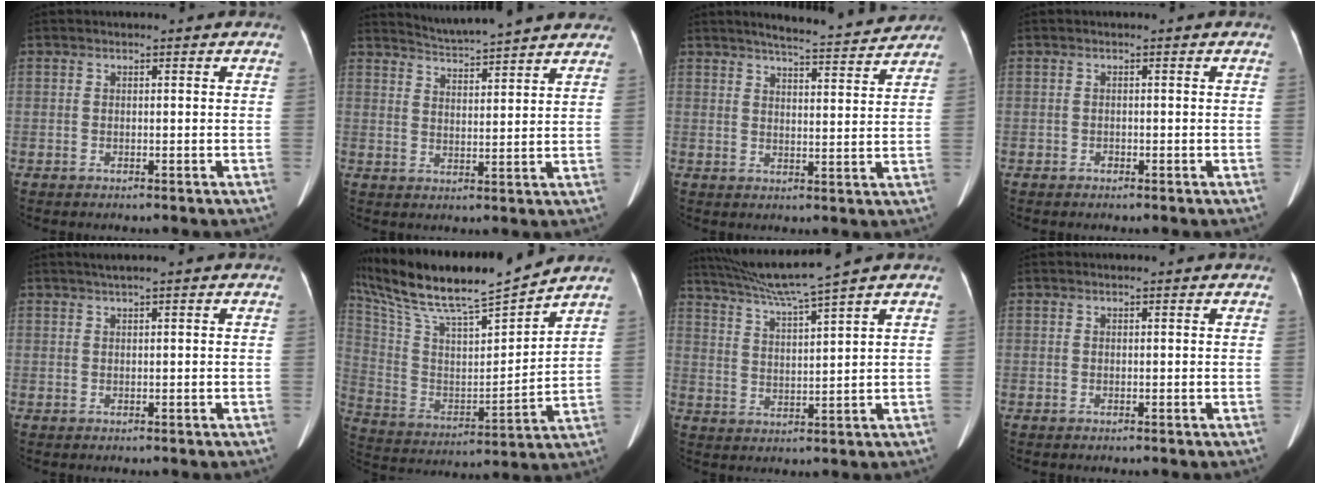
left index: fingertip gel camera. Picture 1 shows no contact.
{"total": 12.5, "force": [11.9, 0.5, 4.1], "torque": [-0.067, 0.014, 0.157]}
{"total": 10.9, "force": [10.2, 0.6, 3.7], "torque": [-0.055, 0.000, 0.126]}
{"total": 0.6, "force": [-0.5, 0.3, 0.0], "torque": [-0.004, -0.006, -0.008]}
{"total": 1.6, "force": [1.1, -0.3, 1.1], "torque": [-0.021, 0.010, 0.024]}
{"total": 20.0, "force": [17.8, 0.3, 9.2], "torque": [-0.185, -0.006, 0.318]}
{"total": 8.4, "force": [7.1, -2.5, 3.6], "torque": [-0.072, -0.001, 0.136]}
{"total": 0.8, "force": [0.7, 0.1, 0.2], "torque": [-0.008, 0.012, 0.011]}